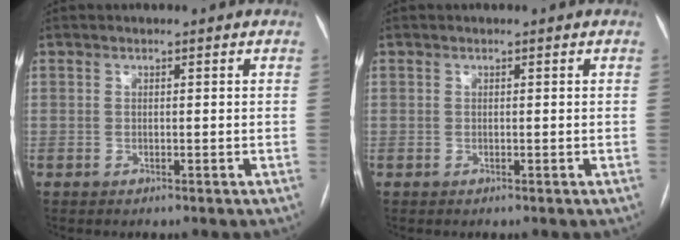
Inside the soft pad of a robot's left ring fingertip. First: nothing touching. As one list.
[{"total": 0.0}]